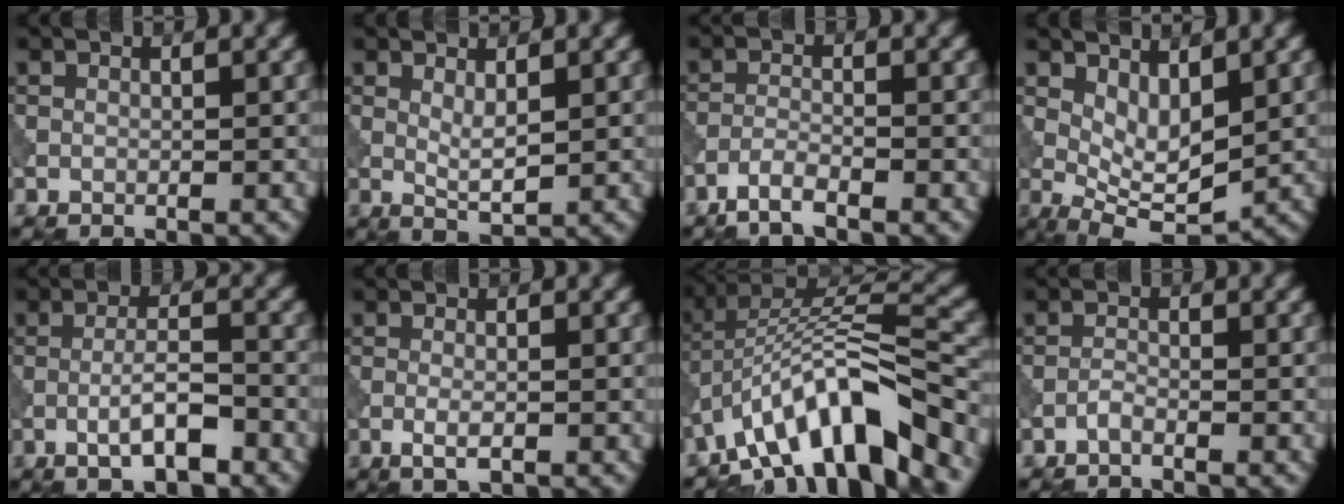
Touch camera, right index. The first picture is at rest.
{"total": 1.9, "force": [0.7, 0.5, 1.7], "torque": [-0.036, -0.006, 0.016]}
{"total": 2.4, "force": [-1.9, 0.3, 1.4], "torque": [-0.027, 0.002, -0.046]}
{"total": 4.7, "force": [1.1, 2.2, 4.0], "torque": [-0.070, -0.014, 0.025]}
{"total": 4.1, "force": [-1.8, 1.0, 3.5], "torque": [-0.063, 0.007, -0.035]}
{"total": 1.9, "force": [-0.7, 0.5, 1.7], "torque": [-0.033, -0.002, -0.017]}
{"total": 11.3, "force": [-6.6, 3.7, 8.4], "torque": [-0.123, 0.019, -0.125]}
{"total": 1.0, "force": [-0.8, 0.1, 0.6], "torque": [-0.011, 0.003, -0.020]}